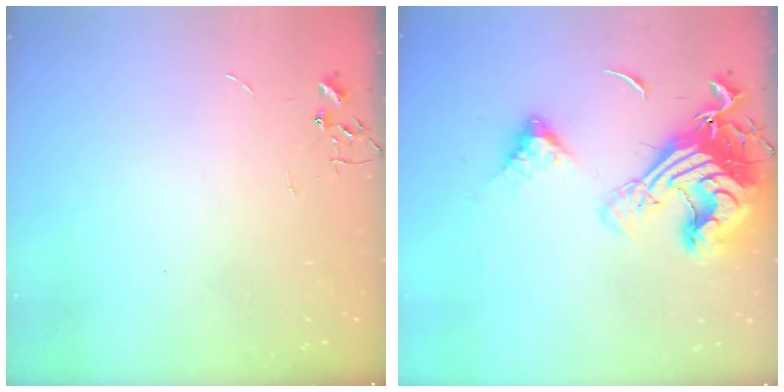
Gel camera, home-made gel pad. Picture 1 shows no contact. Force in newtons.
{"total": 21.6, "press": 21.5, "slide": 2.7}